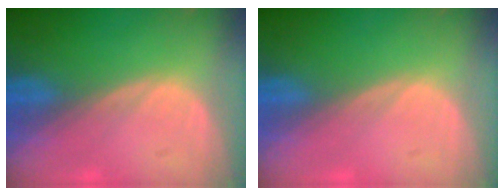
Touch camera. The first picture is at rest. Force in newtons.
{"total": 0.0}